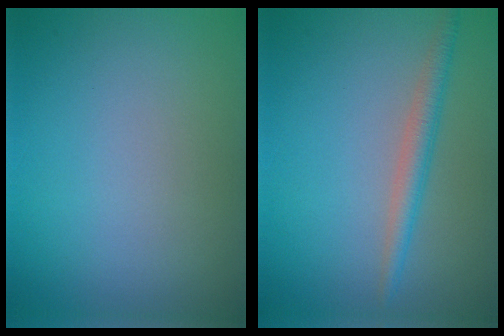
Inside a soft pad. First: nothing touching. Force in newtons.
{"total": 2.3, "press": 2.3, "slide": 0.1}